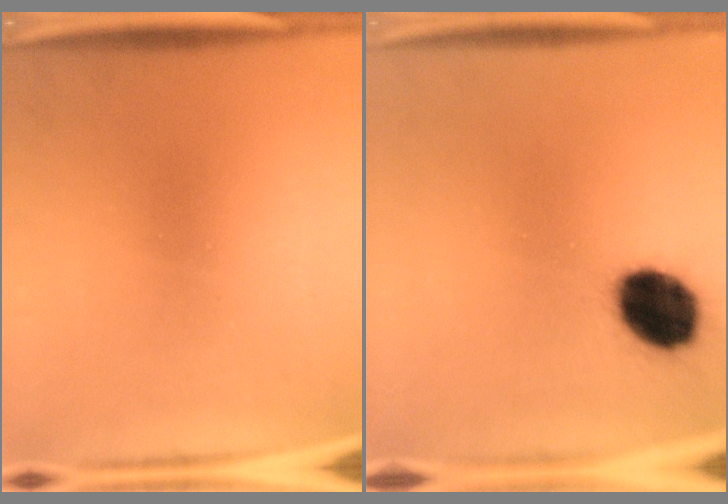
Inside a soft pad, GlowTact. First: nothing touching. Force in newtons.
{"total": 13.4}